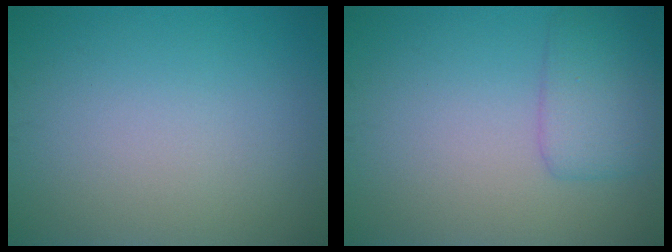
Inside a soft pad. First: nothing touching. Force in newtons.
{"total": 3.1, "press": 3.1, "slide": 0.1}